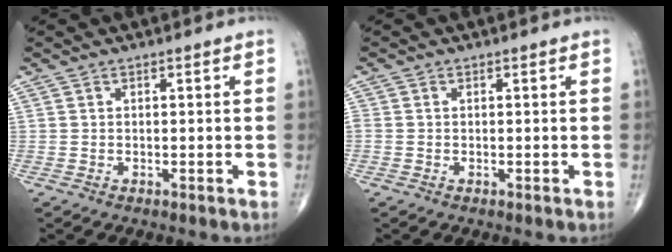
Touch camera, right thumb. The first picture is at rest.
{"total": 0.7, "force": [-0.1, 0.5, 0.4], "torque": [-0.007, 0.001, -0.001]}